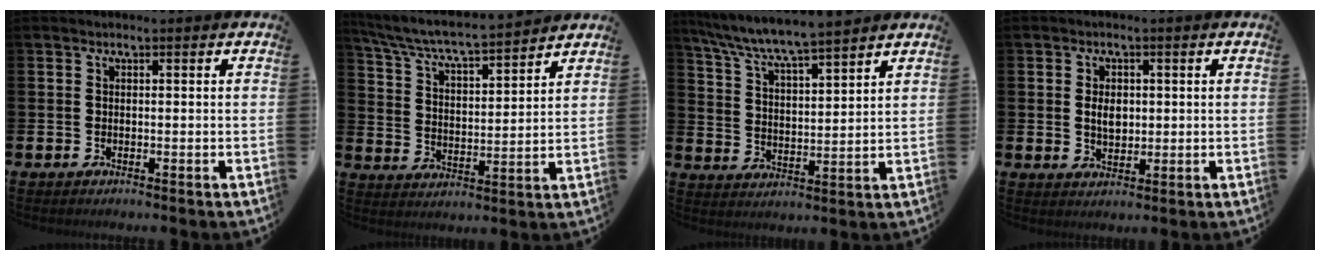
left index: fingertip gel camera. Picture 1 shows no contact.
{"total": 6.2, "force": [5.9, 0.3, 1.9], "torque": [-0.068, -0.048, 0.097]}
{"total": 7.1, "force": [6.8, 0.2, 2.1], "torque": [-0.072, -0.043, 0.119]}
{"total": 3.1, "force": [0.4, 2.1, 2.3], "torque": [-0.031, 0.002, 0.003]}